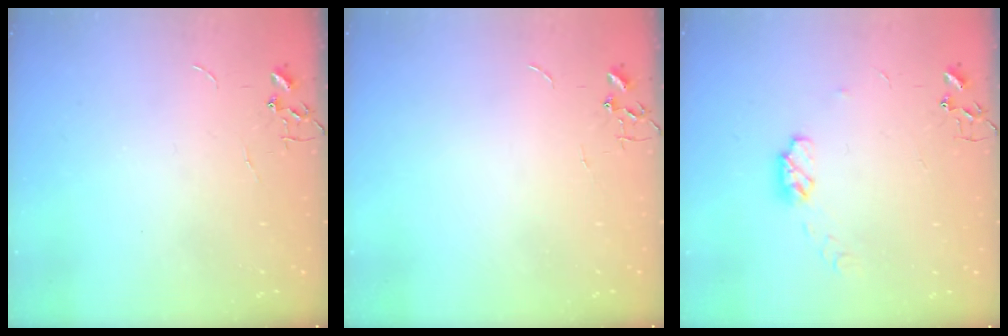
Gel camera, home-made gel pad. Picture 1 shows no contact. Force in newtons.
{"total": 0.0}
{"total": 6.1, "press": 6.1, "slide": 0.3}